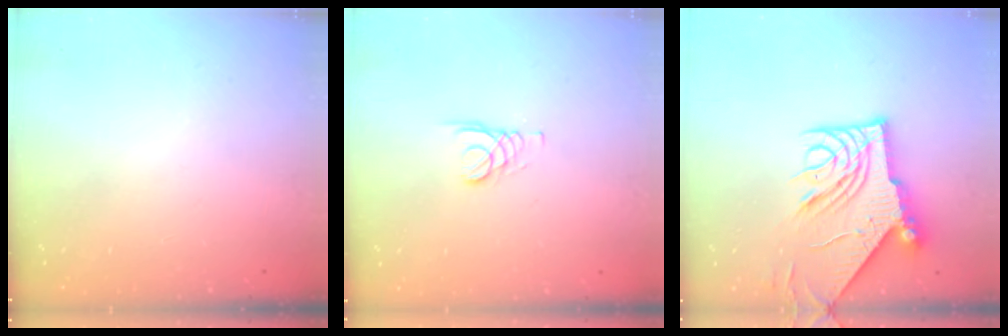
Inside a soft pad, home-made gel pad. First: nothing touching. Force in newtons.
{"total": 1.6, "press": 1.6, "slide": 0.2}
{"total": 14.4, "press": 14.4, "slide": 1.3}